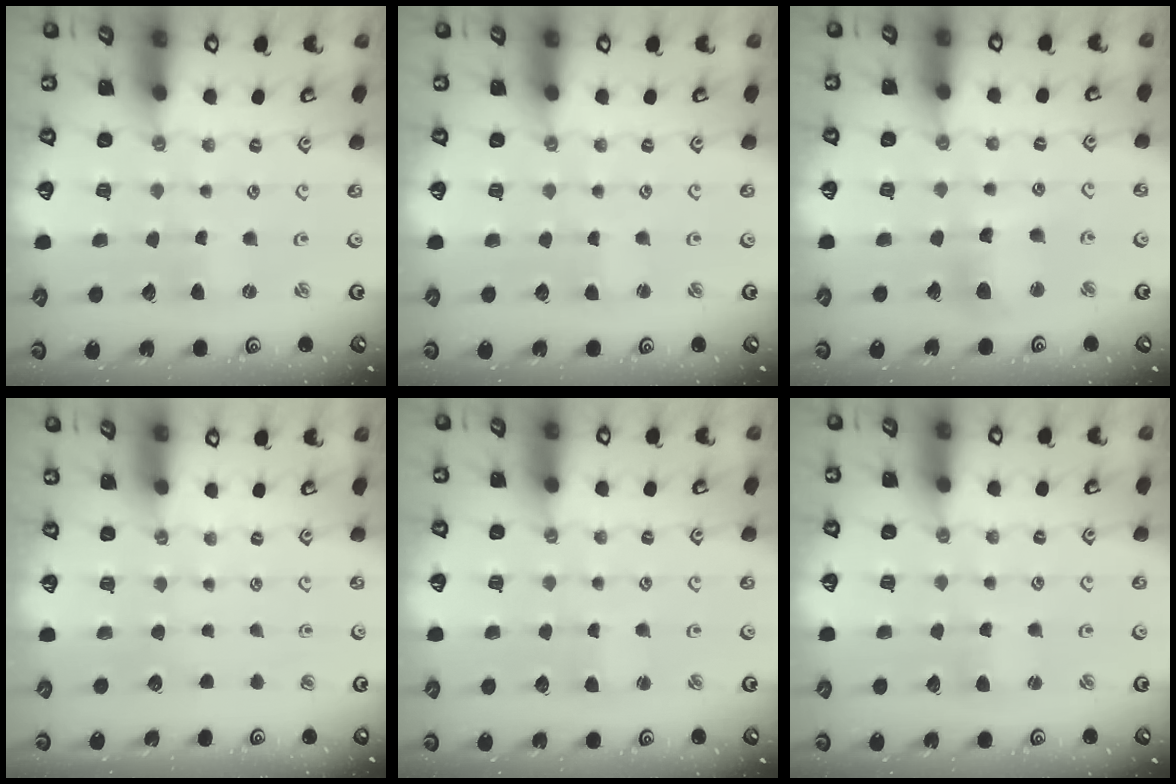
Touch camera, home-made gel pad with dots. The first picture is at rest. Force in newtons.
{"total": 1.4, "press": 1.3, "slide": 0.2}
{"total": 9.6, "press": 9.5, "slide": 1.2}
{"total": 0.0}
{"total": 1.7, "press": 1.7, "slide": 0.2}
{"total": 1.0, "press": 1.0, "slide": 0.3}